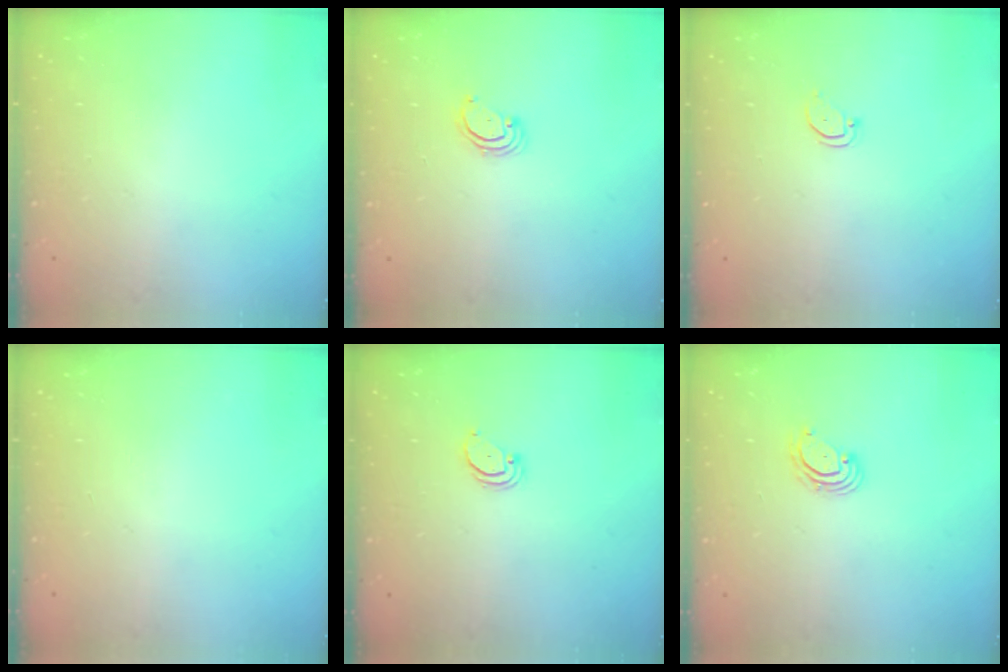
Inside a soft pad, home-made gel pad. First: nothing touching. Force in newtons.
{"total": 2.3, "press": 2.3, "slide": 0.2}
{"total": 2.4, "press": 2.4, "slide": 0.2}
{"total": 0.0}
{"total": 2.1, "press": 2.1, "slide": 0.2}
{"total": 2.9, "press": 2.9, "slide": 0.1}